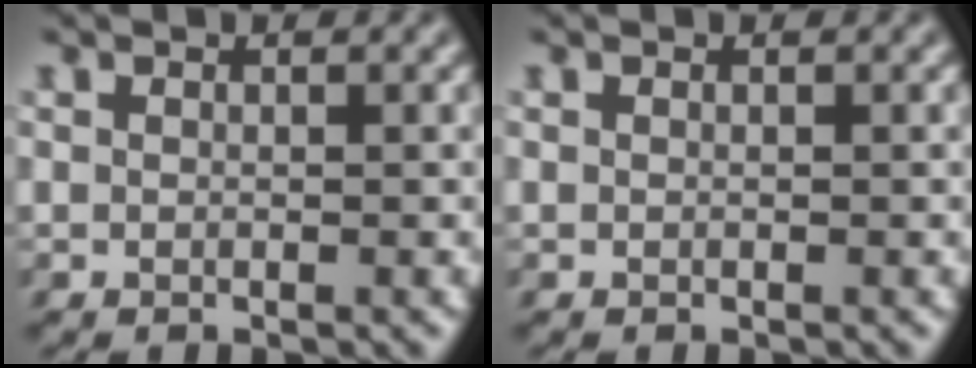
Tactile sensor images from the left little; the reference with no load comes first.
{"total": 0.0}